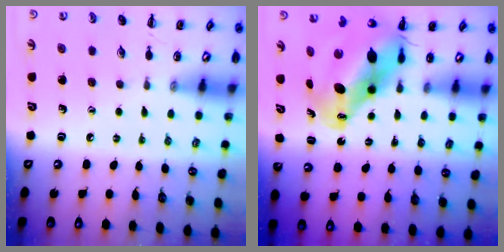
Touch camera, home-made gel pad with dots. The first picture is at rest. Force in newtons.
{"total": 12.4, "press": 12.0, "slide": 3.1}